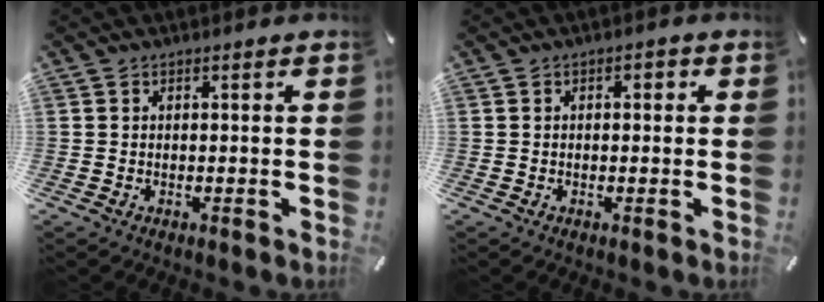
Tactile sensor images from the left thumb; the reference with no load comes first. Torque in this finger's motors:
{"motor_torque": [0.17, 0.48, 0.23, -0.18, 0.04]}